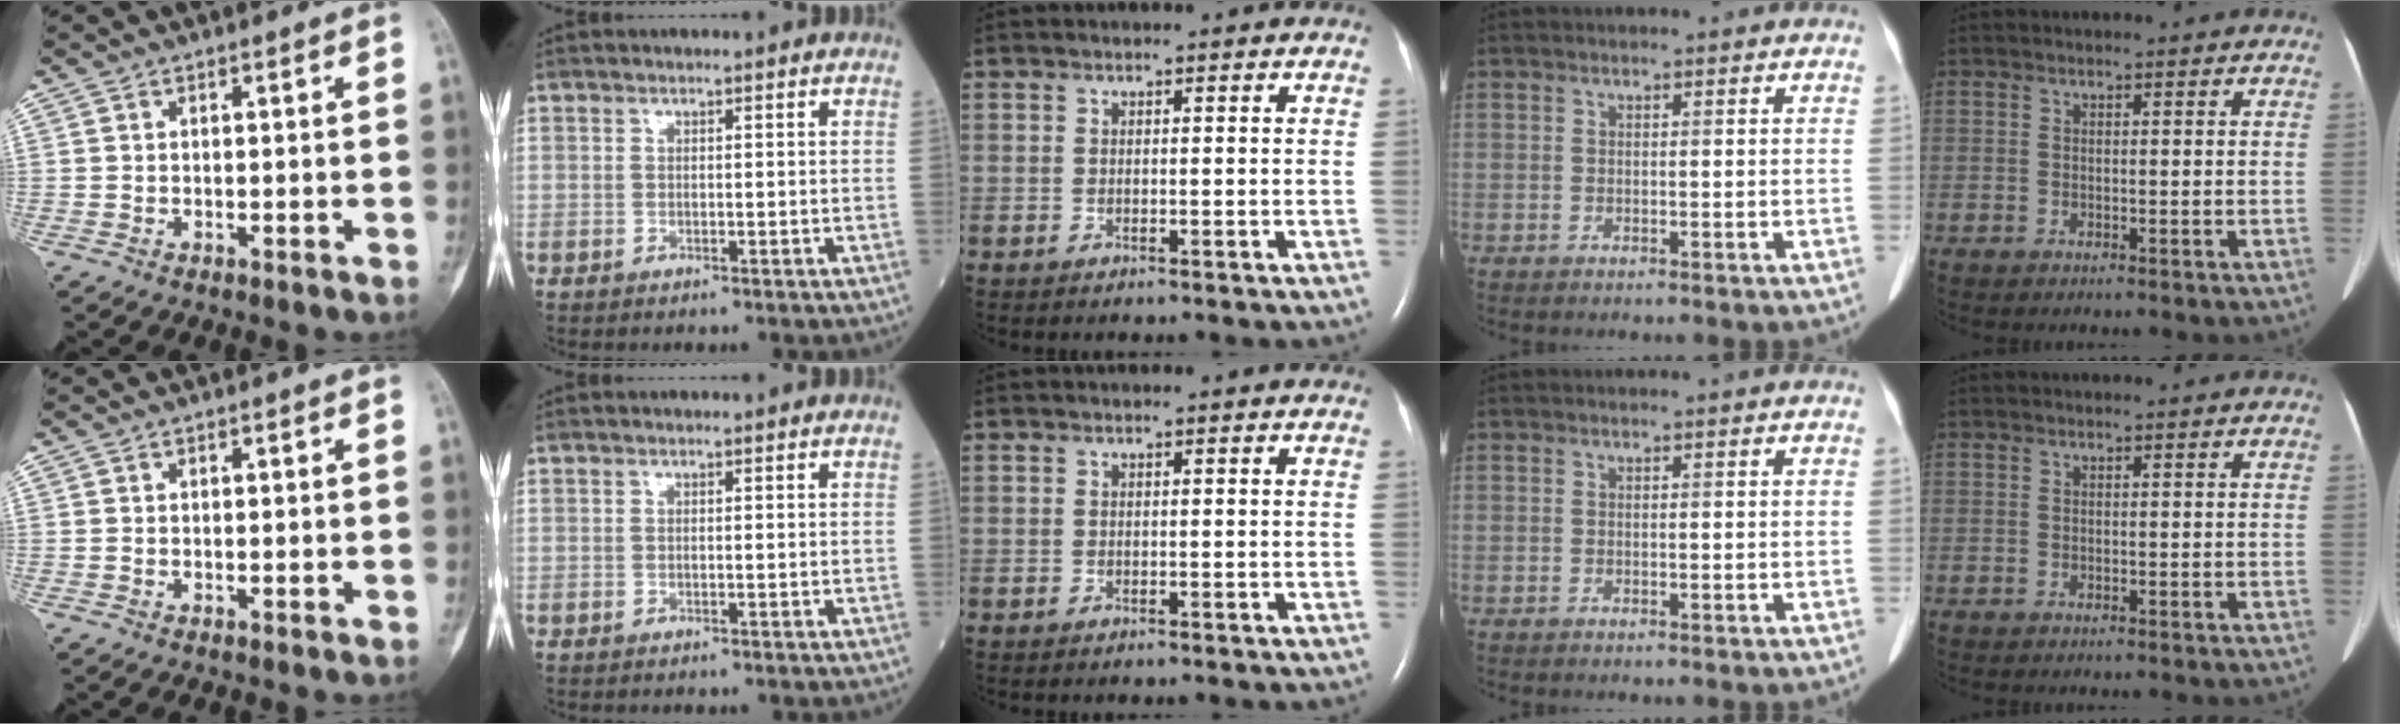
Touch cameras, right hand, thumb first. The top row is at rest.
{}